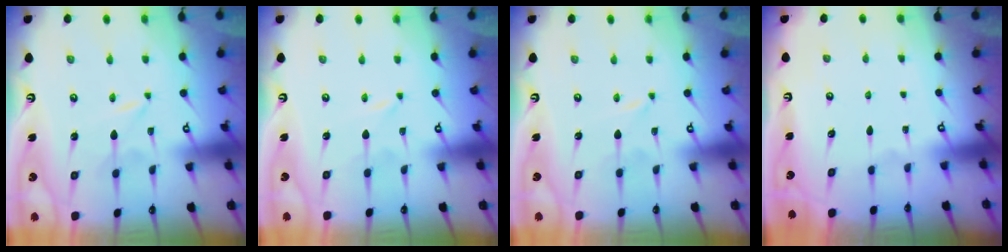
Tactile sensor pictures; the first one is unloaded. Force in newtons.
{"total": 0.0}
{"total": 0.0}
{"total": 0.0}